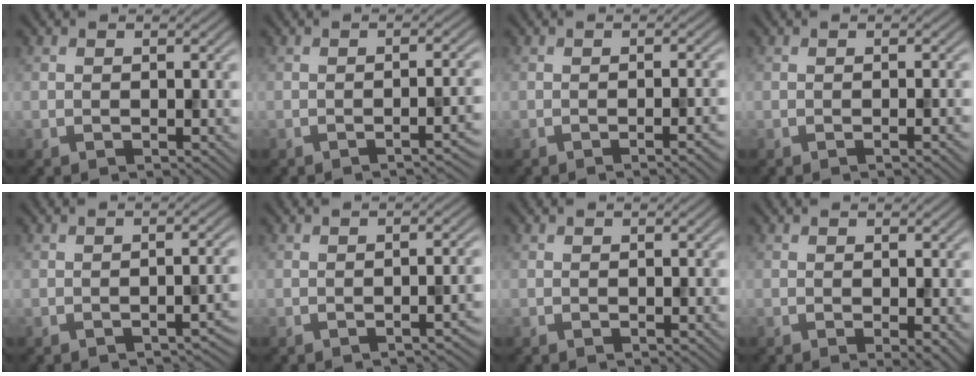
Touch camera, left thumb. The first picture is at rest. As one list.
[{"total": 3.3, "force": [-1.8, 0.6, 2.6], "torque": [-0.027, 0.008, -0.034]}, {"total": 2.7, "force": [-1.1, 0.6, 2.4], "torque": [-0.021, 0.007, -0.023]}, {"total": 1.6, "force": [-0.5, 0.3, 1.5], "torque": [-0.015, 0.003, -0.010]}, {"total": 2.4, "force": [-1.5, 0.6, 1.8], "torque": [-0.022, 0.005, -0.024]}, {"total": 2.4, "force": [-1.4, 0.5, 1.9], "torque": [-0.021, 0.006, -0.024]}, {"total": 0.0}, {"total": 1.6, "force": [0.0, 0.4, 1.5], "torque": [-0.020, -0.007, -0.001]}]